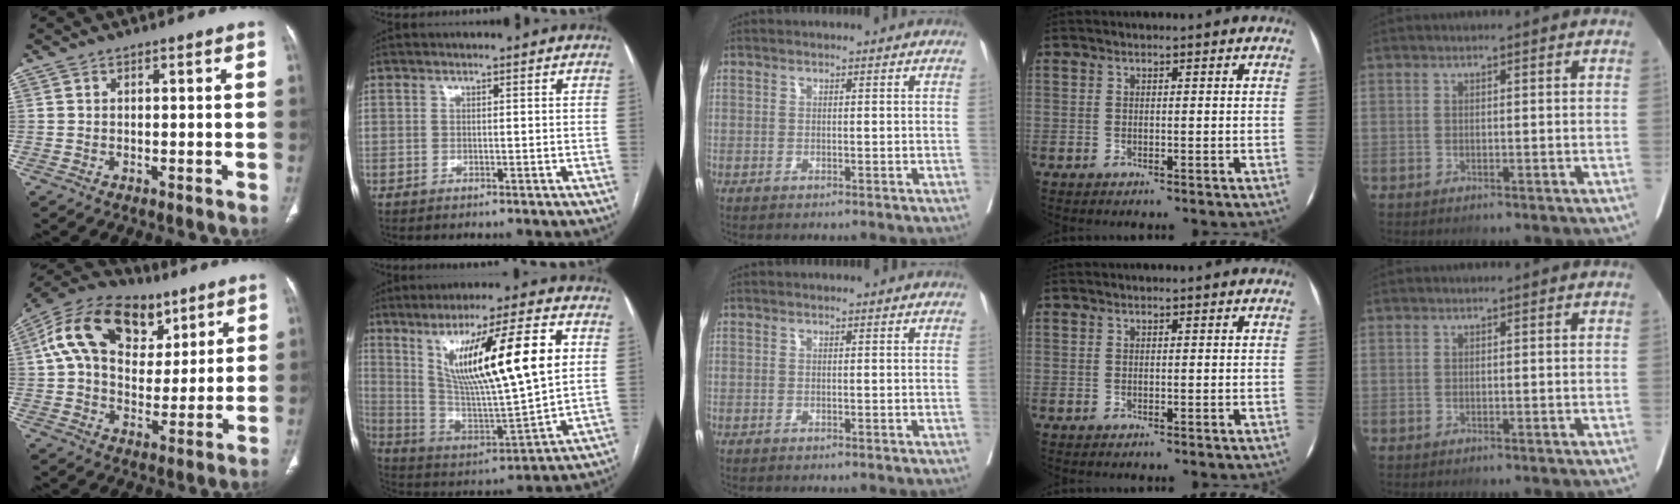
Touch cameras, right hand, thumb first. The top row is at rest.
{"thumb": {"total": 20.7, "force": [8.4, 13.8, 12.9], "torque": [-0.206, 0.010, 0.137]}, "index": {"total": 20.3, "force": [6.4, 1.6, 19.2], "torque": [-0.326, 0.001, 0.107]}}